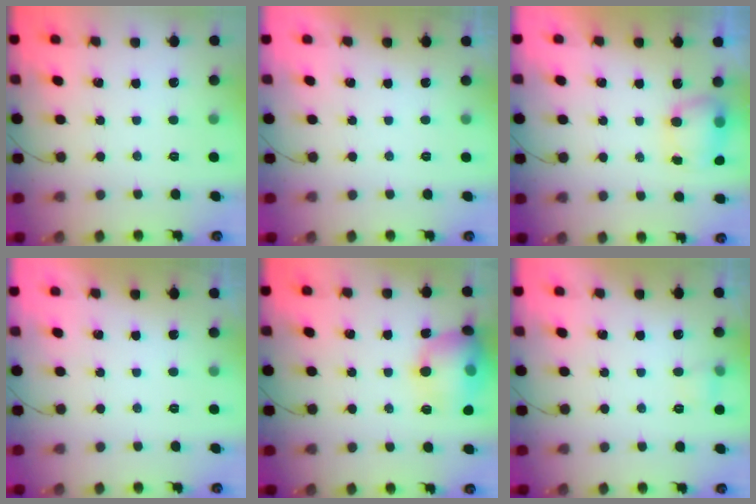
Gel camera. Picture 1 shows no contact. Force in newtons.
{"total": 0.0}
{"total": 7.2, "press": 7.1, "slide": 0.8}
{"total": 0.0}
{"total": 19.2, "press": 17.4, "slide": 8.2}
{"total": 4.5, "press": 4.3, "slide": 1.3}